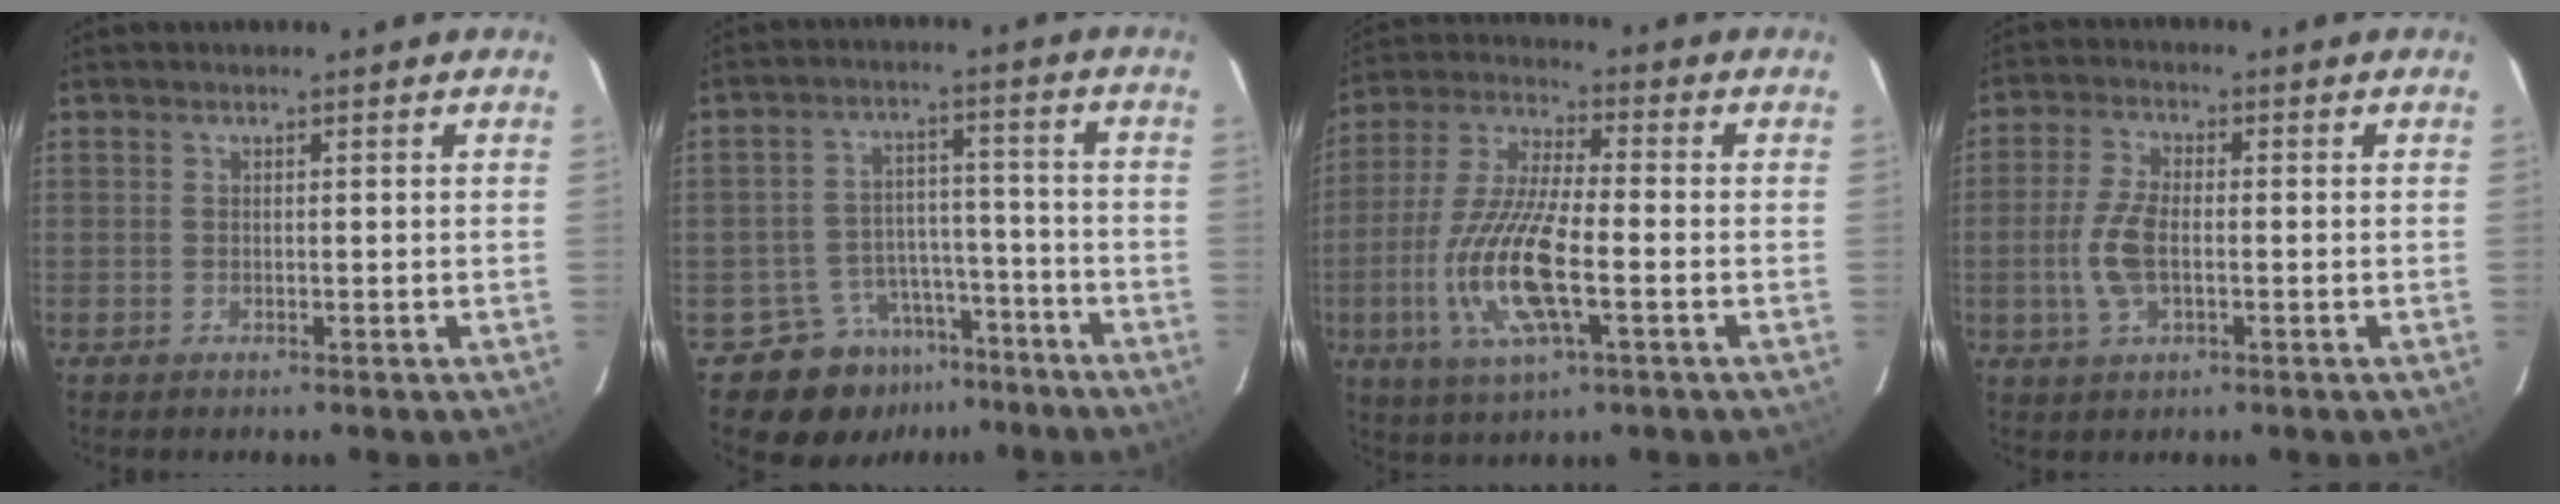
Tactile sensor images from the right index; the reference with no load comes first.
{"total": 9.6, "force": [-6.7, 6.6, 1.8], "torque": [-0.039, 0.037, -0.088]}
{"total": 15.6, "force": [-4.0, 4.4, 14.4], "torque": [-0.304, -0.009, -0.080]}
{"total": 7.0, "force": [-1.2, 3.4, 6.1], "torque": [-0.135, 0.003, -0.023]}